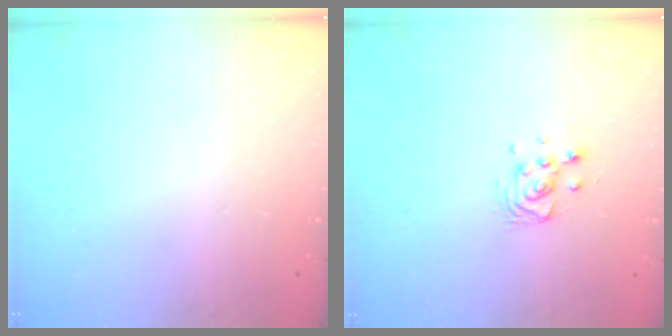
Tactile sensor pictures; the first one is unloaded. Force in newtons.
{"total": 8.3, "press": 8.0, "slide": 2.1}